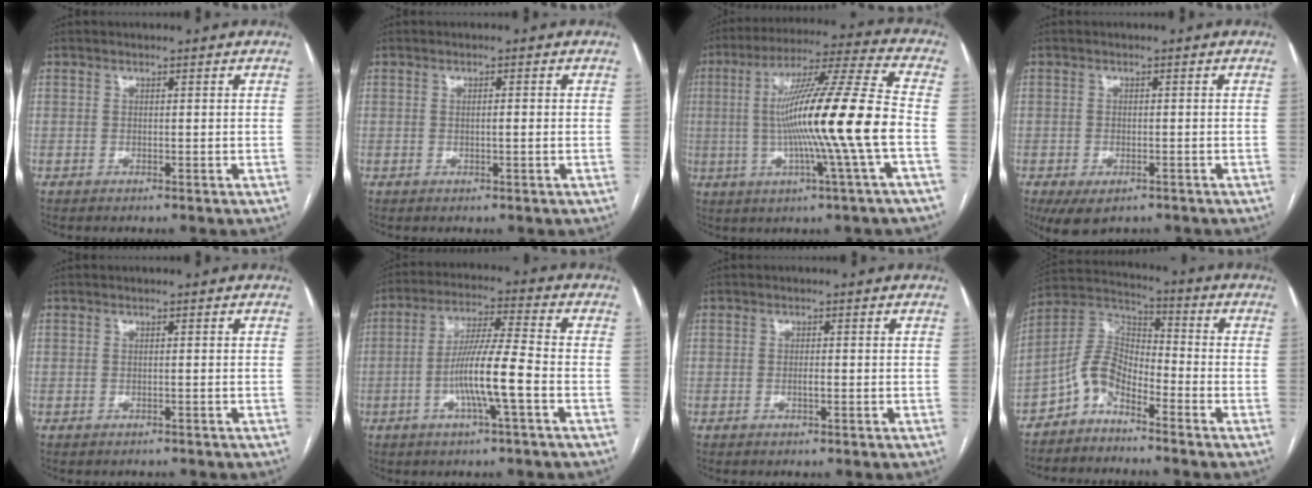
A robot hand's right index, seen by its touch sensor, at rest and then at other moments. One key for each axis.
{"total": 1.3, "fx": 0.0, "fy": 0.0, "fz": 1.3, "tx": -0.023, "ty": 0.002, "tz": 0.000}
{"total": 17.7, "fx": -2.2, "fy": -1.7, "fz": 17.5, "tx": -0.301, "ty": 0.000, "tz": -0.044}
{"total": 5.2, "fx": -3.3, "fy": 2.7, "fz": 3.0, "tx": -0.051, "ty": -0.008, "tz": -0.045}
{"total": 0.6, "fx": -0.5, "fy": 0.2, "fz": 0.2, "tx": -0.008, "ty": 0.000, "tz": -0.006}
{"total": 9.9, "fx": -3.0, "fy": 0.0, "fz": 9.5, "tx": -0.183, "ty": 0.002, "tz": -0.057}
{"total": 0.9, "fx": -0.2, "fy": 0.1, "fz": 0.8, "tx": -0.019, "ty": 0.000, "tz": -0.002}
{"total": 7.4, "fx": -4.9, "fy": 3.4, "fz": 4.4, "tx": -0.094, "ty": 0.026, "tz": -0.106}